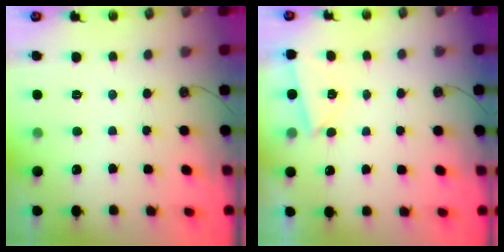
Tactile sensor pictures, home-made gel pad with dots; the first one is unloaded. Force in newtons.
{"total": 2.5, "press": 2.1, "slide": 1.5}